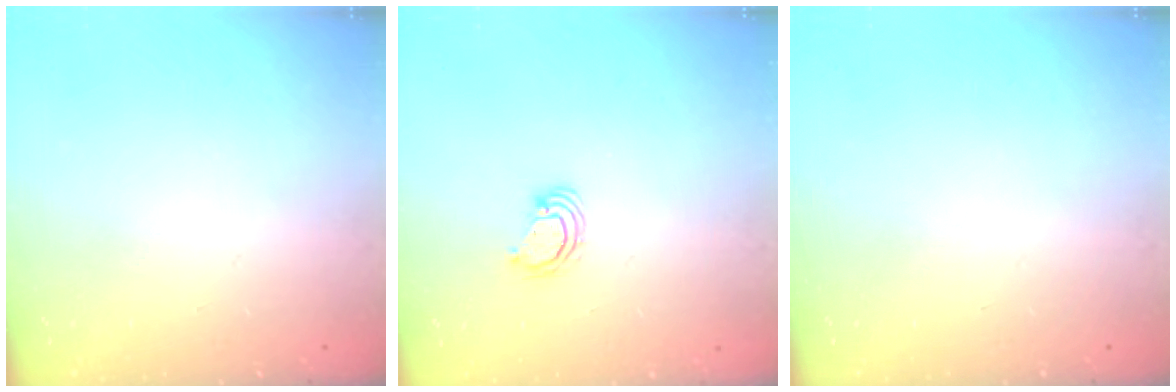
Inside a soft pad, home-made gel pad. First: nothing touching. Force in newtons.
{"total": 3.8, "press": 3.8, "slide": 0.4}
{"total": 0.0}